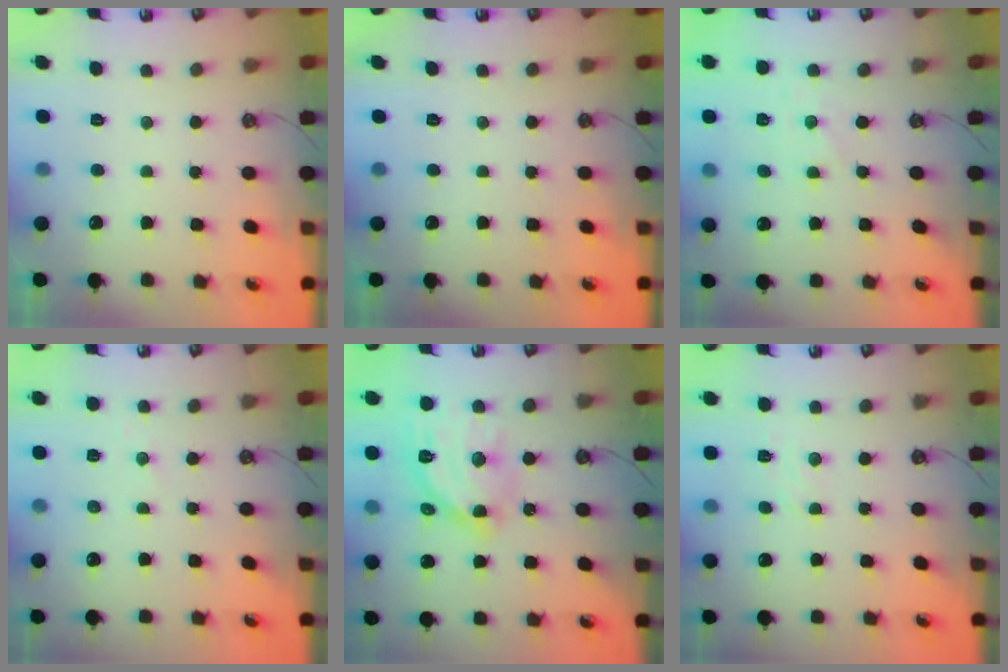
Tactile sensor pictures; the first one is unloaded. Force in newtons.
{"total": 0.0}
{"total": 1.4, "press": 1.3, "slide": 0.4}
{"total": 2.9, "press": 2.9, "slide": 0.3}
{"total": 13.5, "press": 13.5, "slide": 1.1}
{"total": 5.1, "press": 5.0, "slide": 0.6}